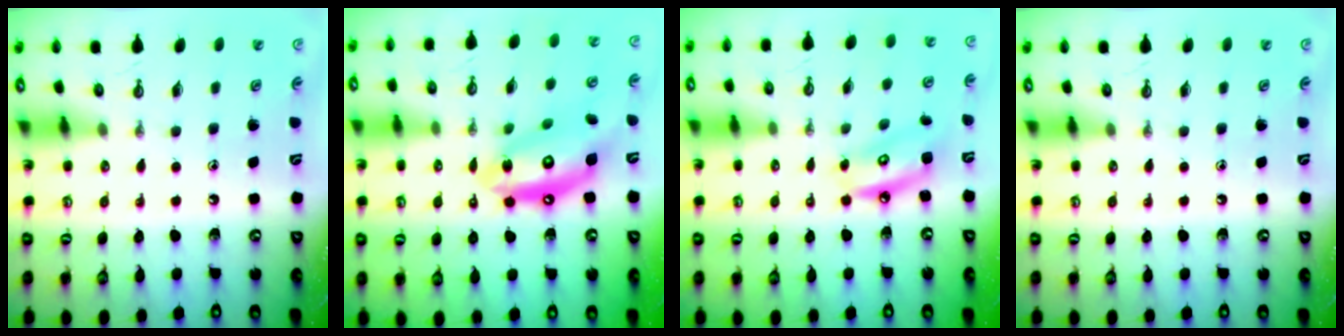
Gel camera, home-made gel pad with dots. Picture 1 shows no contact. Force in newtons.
{"total": 16.3, "press": 16.2, "slide": 1.5}
{"total": 8.9, "press": 8.8, "slide": 0.9}
{"total": 0.0}